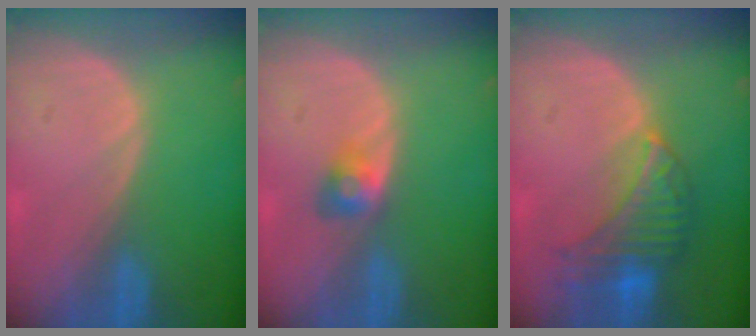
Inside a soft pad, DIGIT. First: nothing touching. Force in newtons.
{"total": 2.8, "press": 2.6, "slide": 1.2}
{"total": 8.1, "press": 7.2, "slide": 3.6}